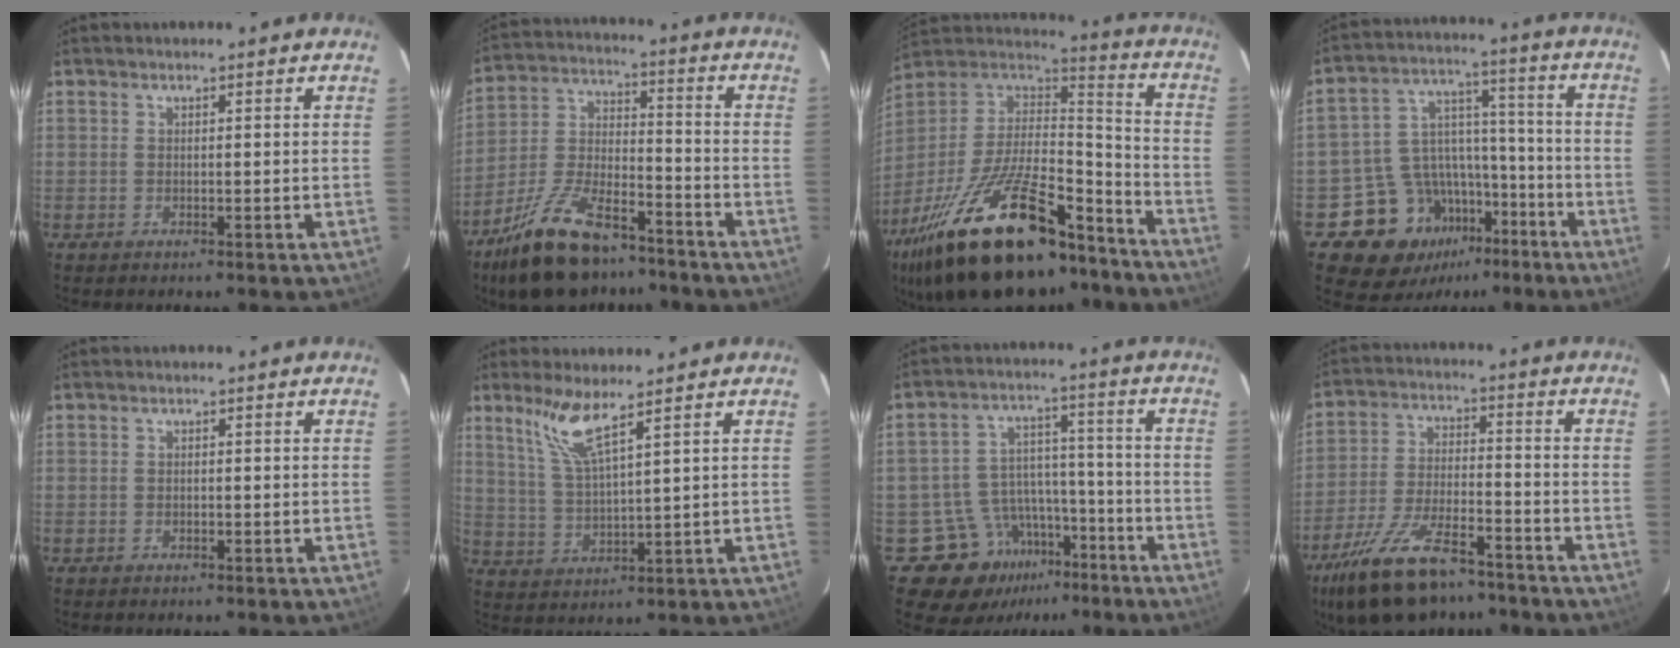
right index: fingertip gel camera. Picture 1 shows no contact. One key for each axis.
{"total": 18.8, "fx": -13.7, "fy": 7.8, "fz": 10.3, "tx": -0.210, "ty": 0.000, "tz": -0.235}
{"total": 32.9, "fx": -21.8, "fy": 12.5, "fz": 21.3, "tx": -0.405, "ty": -0.025, "tz": -0.336}
{"total": 15.2, "fx": -9.2, "fy": 11.3, "fz": 4.6, "tx": -0.102, "ty": 0.055, "tz": -0.130}
{"total": 0.5, "fx": -0.1, "fy": 0.4, "fz": 0.3, "tx": -0.005, "ty": 0.001, "tz": -0.003}
{"total": 7.1, "fx": 5.0, "fy": 0.1, "fz": 5.0, "tx": -0.102, "ty": 0.000, "tz": 0.110}
{"total": 11.3, "fx": -7.2, "fy": 8.2, "fz": 2.8, "tx": -0.061, "ty": 0.043, "tz": -0.098}
{"total": 18.2, "fx": -13.5, "fy": 6.8, "fz": 10.1, "tx": -0.211, "ty": -0.022, "tz": -0.229}